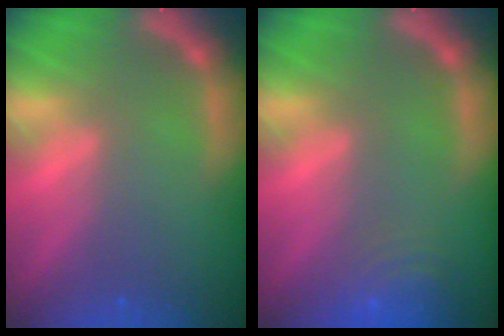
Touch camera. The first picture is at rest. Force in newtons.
{"total": 6.0}